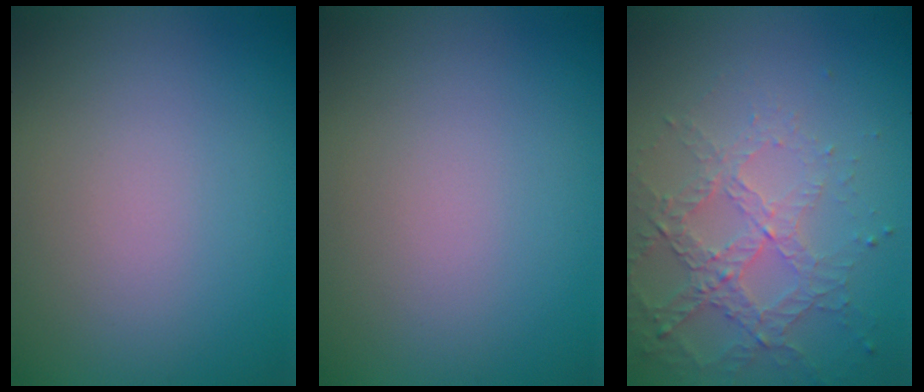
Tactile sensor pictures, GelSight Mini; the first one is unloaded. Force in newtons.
{"total": 0.0}
{"total": 4.5, "press": 3.1, "slide": 3.3}